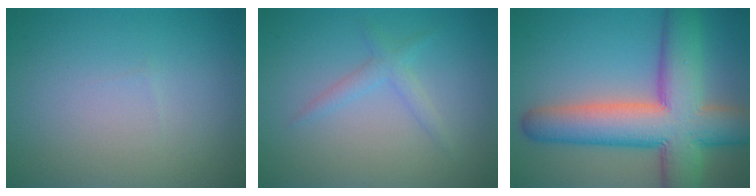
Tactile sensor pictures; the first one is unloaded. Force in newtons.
{"total": 1.6, "press": 1.6, "slide": 0.1}
{"total": 12.2, "press": 12.2, "slide": 0.7}